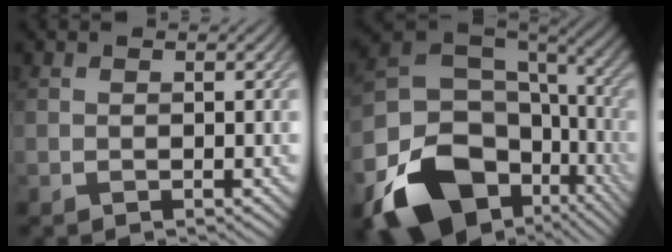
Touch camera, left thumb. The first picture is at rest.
{"total": 19.8, "force": [-8.6, 14.3, 10.7], "torque": [-0.237, -0.047, -0.115]}